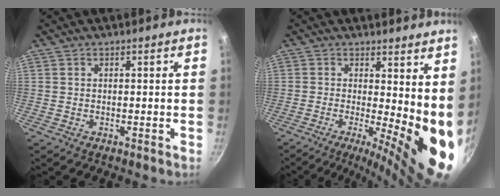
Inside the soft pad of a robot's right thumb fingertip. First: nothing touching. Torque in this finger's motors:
{"motor_torque": [-0.60, 1.99, 0.27, 0.08, 0.17]}